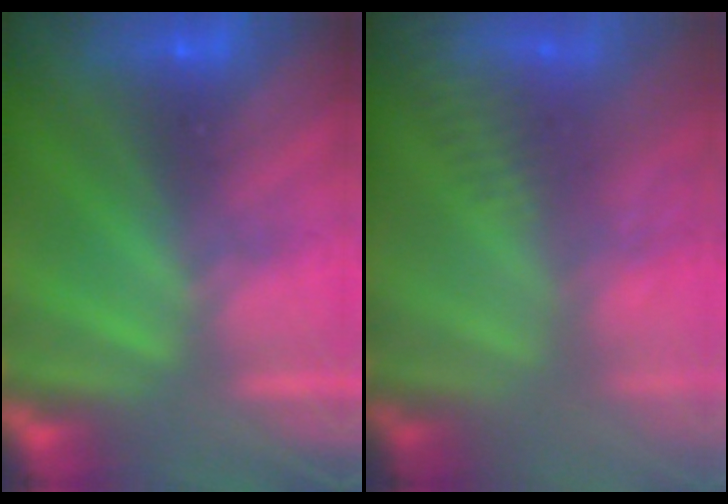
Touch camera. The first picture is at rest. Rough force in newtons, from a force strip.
{"total": 3.3}